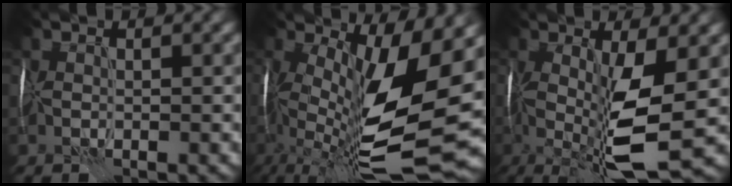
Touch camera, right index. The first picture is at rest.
{"total": 14.7, "force": [-1.8, 4.7, 13.8], "torque": [-0.243, -0.009, -0.026]}
{"total": 9.3, "force": [-1.0, 2.3, 8.9], "torque": [-0.179, -0.017, -0.015]}